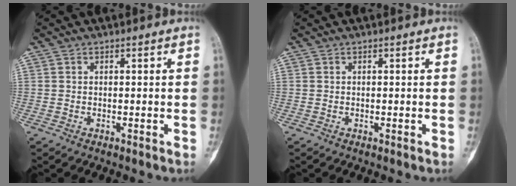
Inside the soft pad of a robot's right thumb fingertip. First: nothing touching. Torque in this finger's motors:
{"motor_torque": [0.74, 0.67, 0.07, -0.07, 0.05]}